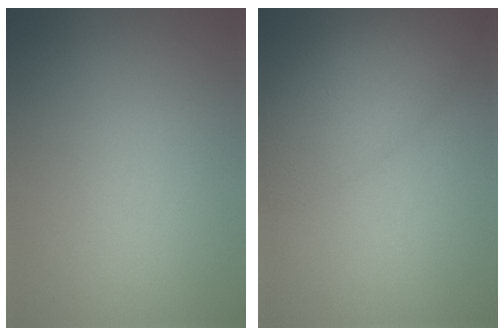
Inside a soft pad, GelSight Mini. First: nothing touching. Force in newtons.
{"total": 5.6, "press": 5.6, "slide": 0.2}